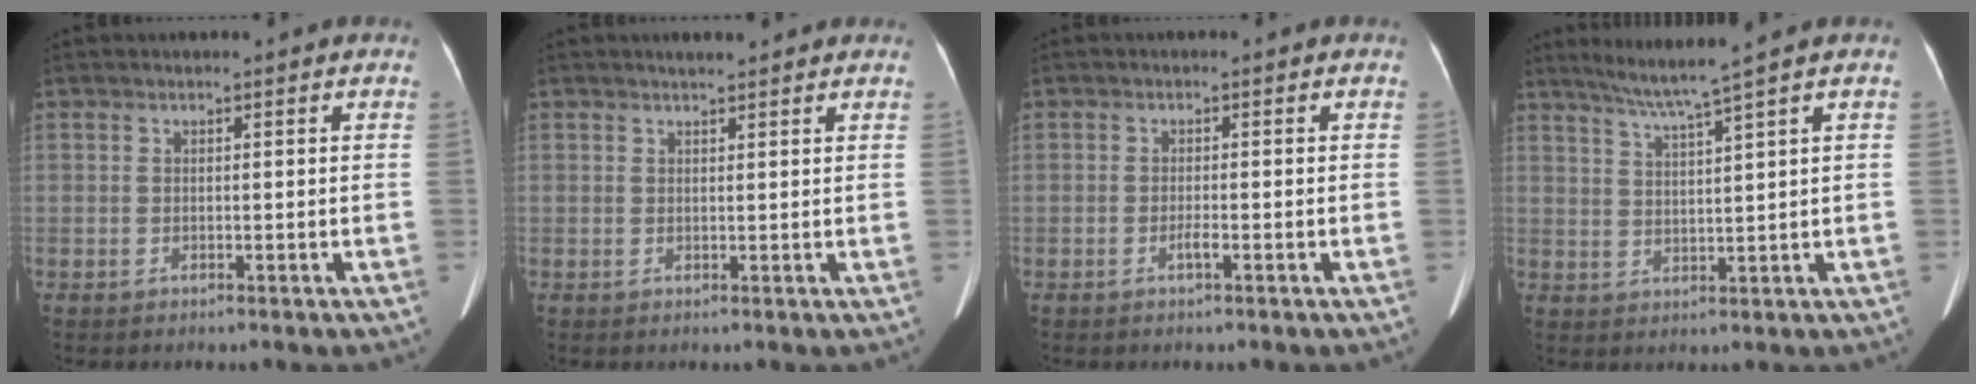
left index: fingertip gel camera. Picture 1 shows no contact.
{"total": 2.7, "force": [2.4, 0.6, 1.2], "torque": [-0.017, 0.018, 0.033]}
{"total": 1.0, "force": [-0.6, 0.0, 0.8], "torque": [-0.020, 0.000, -0.012]}
{"total": 5.6, "force": [4.4, -2.0, 2.9], "torque": [-0.058, -0.008, 0.086]}